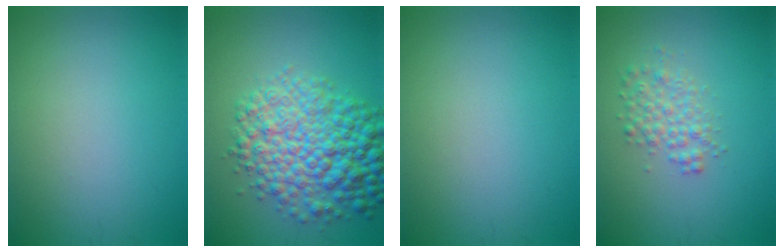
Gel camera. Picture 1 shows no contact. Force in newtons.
{"total": 9.1, "press": 9.1, "slide": 0.2}
{"total": 0.0}
{"total": 2.5, "press": 2.5, "slide": 0.1}